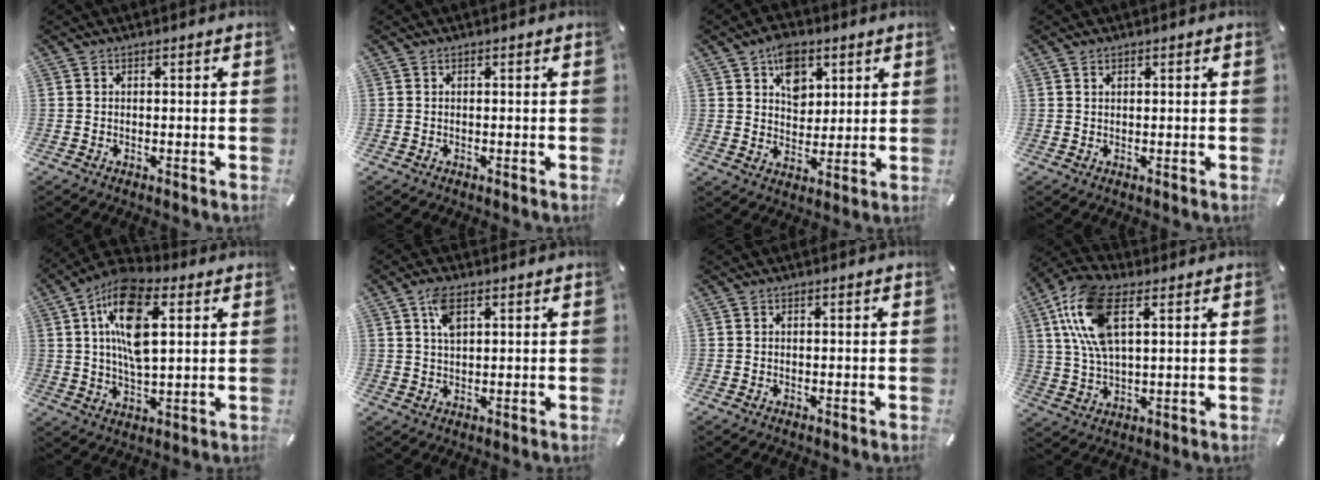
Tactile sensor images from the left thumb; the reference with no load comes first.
{"total": 0.0}
{"total": 8.3, "force": [4.1, 6.1, 3.8], "torque": [-0.046, -0.012, 0.069]}
{"total": 0.6, "force": [0.4, 0.3, 0.4], "torque": [-0.007, 0.000, 0.008]}
{"total": 14.9, "force": [5.2, 7.2, 12.0], "torque": [-0.228, -0.004, 0.090]}
{"total": 4.9, "force": [2.4, 2.3, 3.6], "torque": [-0.072, 0.002, 0.040]}
{"total": 0.0}
{"total": 14.3, "force": [5.8, 7.0, 11.0], "torque": [-0.252, 0.000, 0.102]}